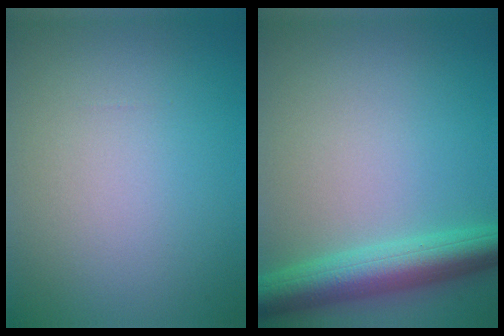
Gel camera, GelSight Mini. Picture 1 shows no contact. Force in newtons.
{"total": 5.9, "press": 5.9, "slide": 0.2}